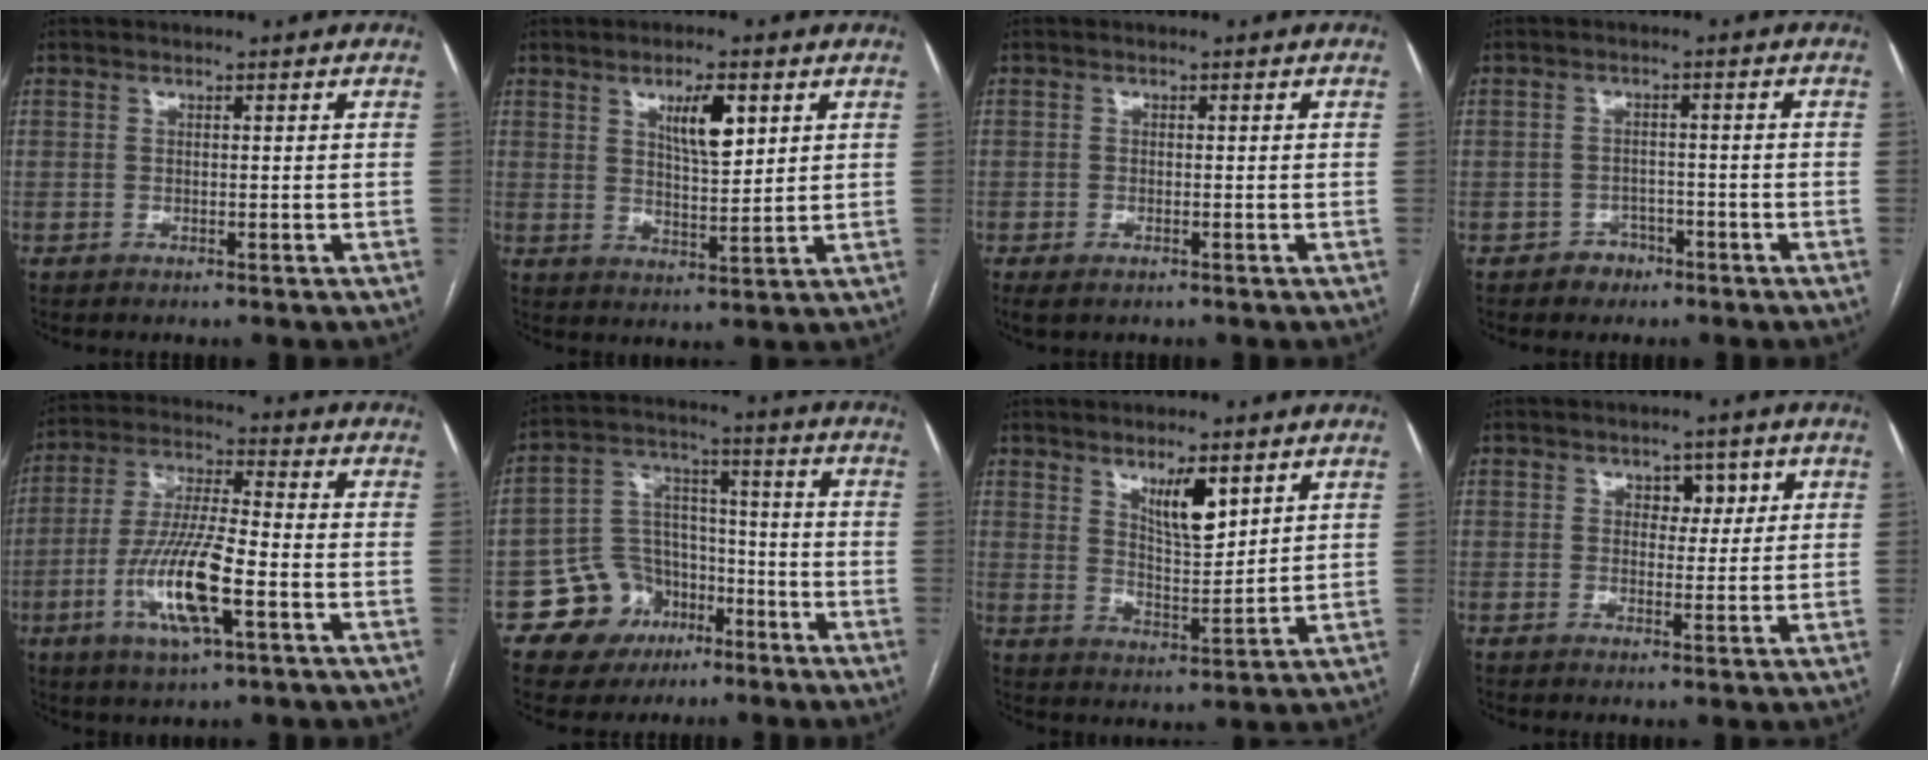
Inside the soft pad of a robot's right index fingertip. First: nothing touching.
{"total": 6.6, "force": [3.0, 1.8, 5.6], "torque": [-0.095, -0.002, 0.053]}
{"total": 2.0, "force": [-1.1, 1.1, 1.3], "torque": [-0.027, -0.003, -0.008]}
{"total": 3.0, "force": [-1.8, 2.3, 0.2], "torque": [0.001, 0.012, -0.027]}
{"total": 13.3, "force": [-4.5, 2.2, 12.3], "torque": [-0.252, -0.009, -0.081]}
{"total": 11.1, "force": [-5.6, 9.2, 2.3], "torque": [-0.032, 0.059, -0.081]}
{"total": 6.7, "force": [4.0, 1.8, 5.1], "torque": [-0.093, -0.009, 0.074]}
{"total": 3.5, "force": [1.3, 2.4, 2.1], "torque": [-0.016, 0.007, 0.018]}